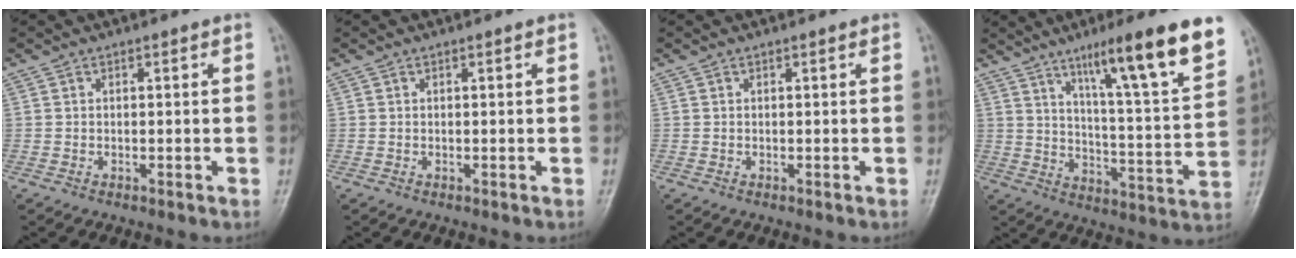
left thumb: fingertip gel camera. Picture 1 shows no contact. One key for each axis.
{"total": 0.0}
{"total": 0.0}
{"total": 19.1, "fx": 11.6, "fy": 2.0, "fz": 15.0, "tx": -0.205, "ty": -0.054, "tz": 0.179}